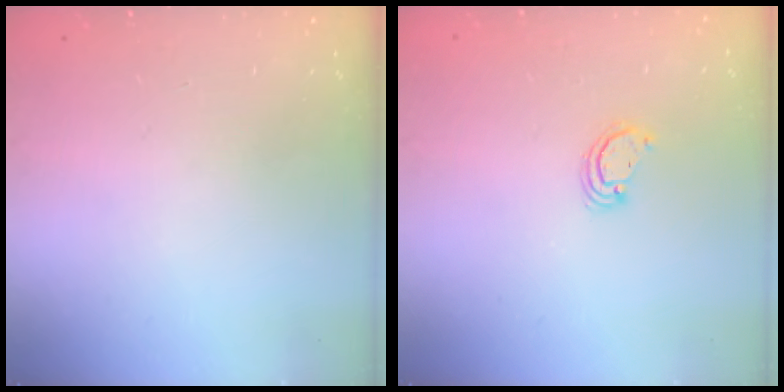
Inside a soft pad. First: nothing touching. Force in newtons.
{"total": 2.5, "press": 2.5, "slide": 0.2}